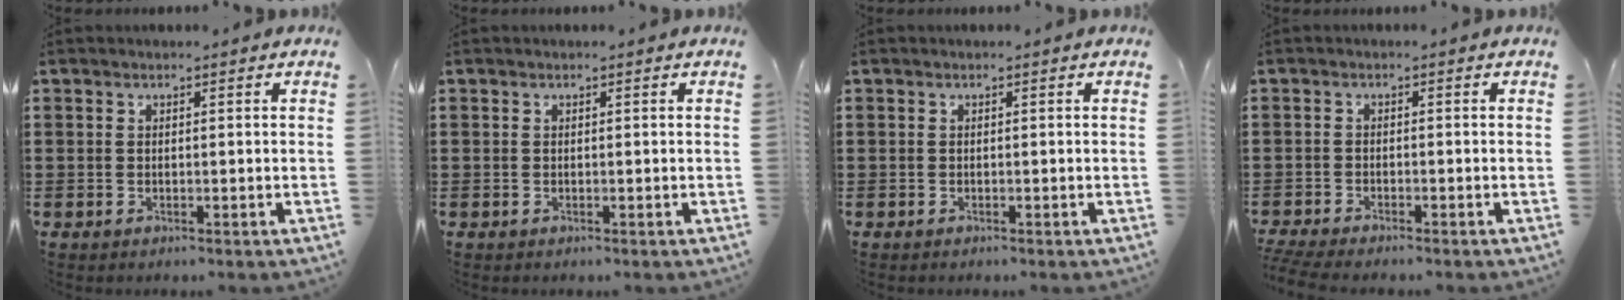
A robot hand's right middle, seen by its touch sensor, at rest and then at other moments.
{"total": 0.0}
{"total": 0.0}
{"total": 2.1, "force": [-2.0, 0.0, 0.6], "torque": [-0.018, -0.003, -0.042]}